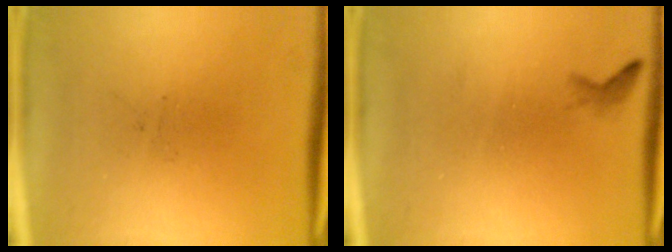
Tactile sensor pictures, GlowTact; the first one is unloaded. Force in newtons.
{"total": 0.7}